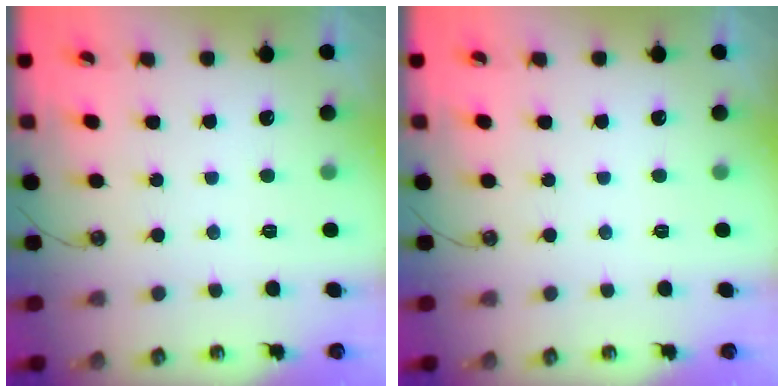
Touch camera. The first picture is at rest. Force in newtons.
{"total": 0.0}